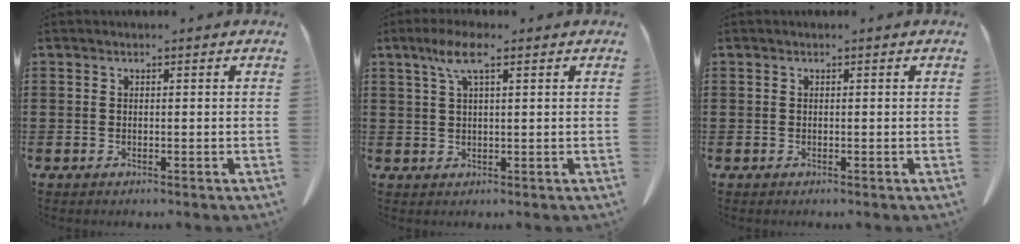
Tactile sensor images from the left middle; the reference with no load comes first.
{"total": 5.0, "force": [2.5, 1.0, 4.2], "torque": [-0.089, 0.007, 0.043]}
{"total": 0.0}